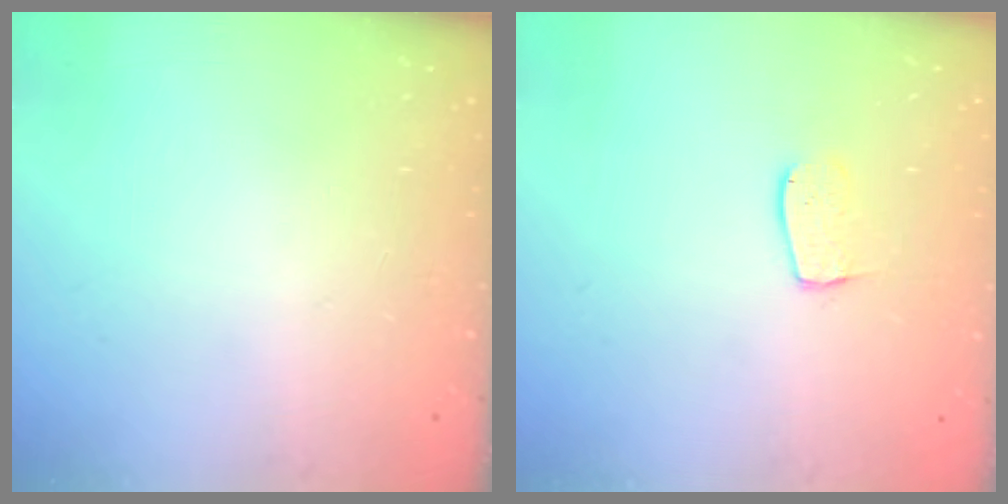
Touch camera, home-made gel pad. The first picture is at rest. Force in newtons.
{"total": 5.5, "press": 5.5, "slide": 0.4}